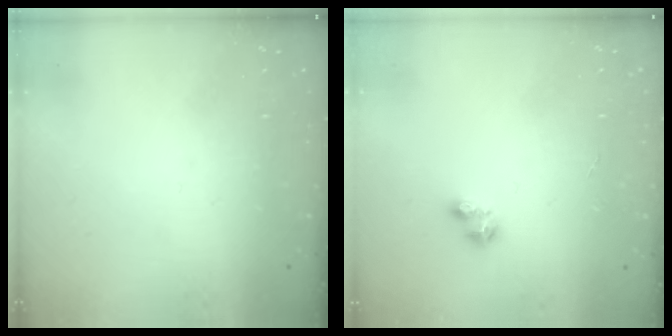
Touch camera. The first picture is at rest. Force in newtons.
{"total": 2.5, "press": 2.5, "slide": 0.4}